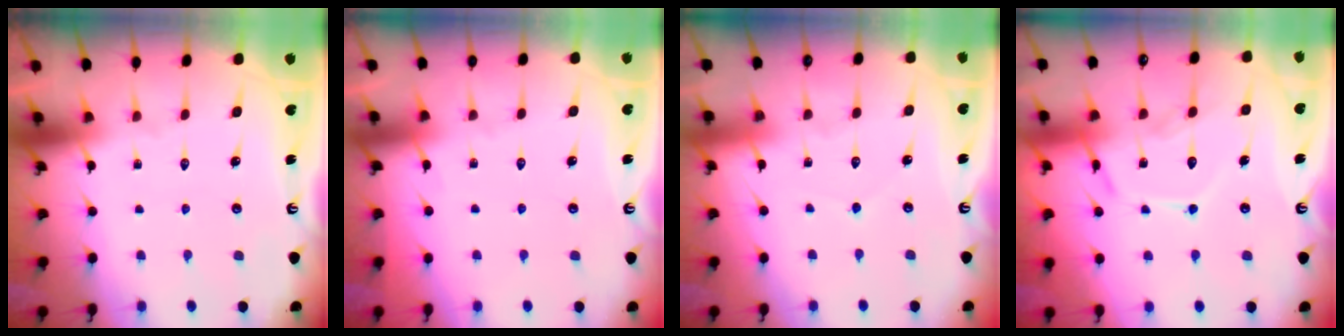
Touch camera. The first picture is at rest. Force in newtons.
{"total": 2.6, "press": 2.6, "slide": 0.4}
{"total": 2.1, "press": 2.1, "slide": 0.1}
{"total": 13.7, "press": 13.6, "slide": 1.2}